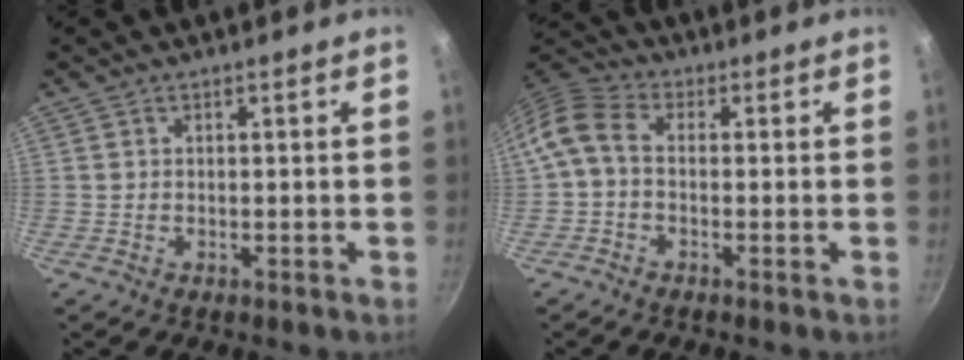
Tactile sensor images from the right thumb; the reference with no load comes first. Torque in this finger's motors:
{"motor_torque": [-0.41, 0.52, -0.29, 0.19, 0.04]}